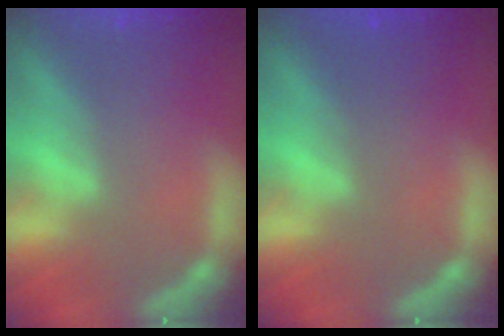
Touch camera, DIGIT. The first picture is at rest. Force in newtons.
{"total": 1.5}